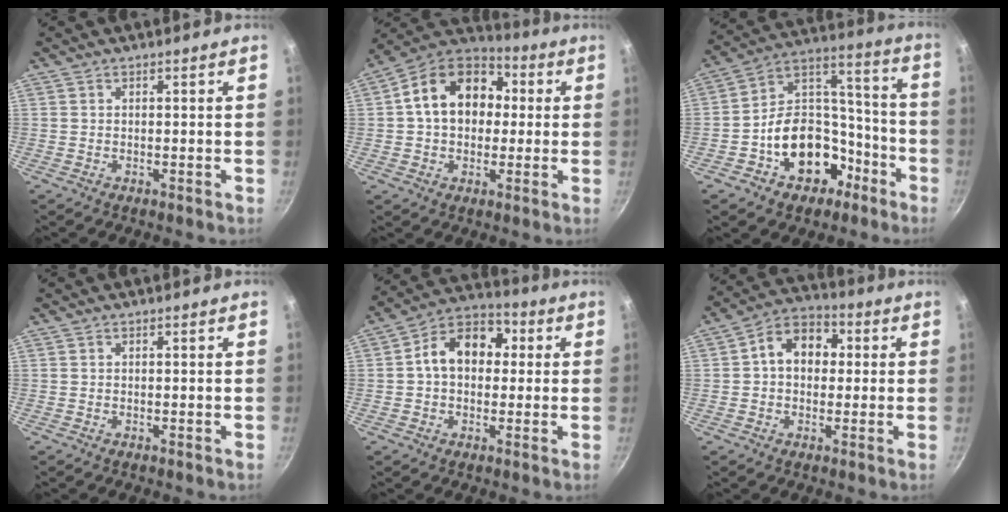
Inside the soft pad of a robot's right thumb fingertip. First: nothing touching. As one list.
[{"total": 16.3, "force": [2.1, 12.2, 10.6], "torque": [-0.146, 0.034, 0.018]}, {"total": 18.2, "force": [-8.3, 13.2, 9.5], "torque": [-0.114, 0.092, -0.121]}, {"total": 0.0}, {"total": 12.1, "force": [1.3, 8.9, 8.0], "torque": [-0.085, 0.031, 0.000]}, {"total": 9.9, "force": [1.2, 7.5, 6.5], "torque": [-0.060, 0.025, 0.002]}]